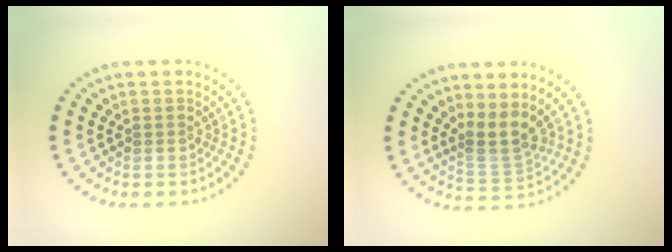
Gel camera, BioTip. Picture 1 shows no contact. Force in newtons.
{"total": 2.8, "press": 2.1, "slide": 1.8}